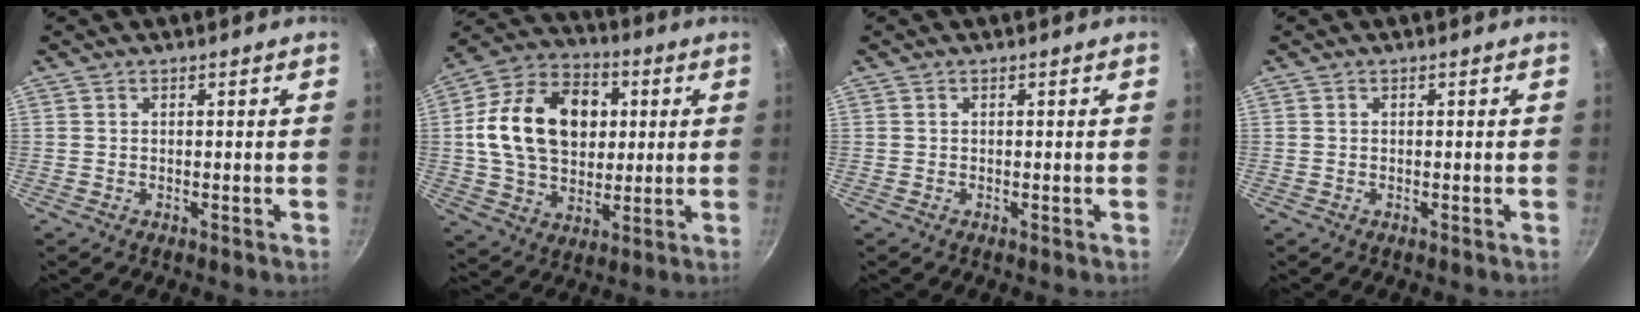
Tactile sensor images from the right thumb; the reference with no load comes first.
{"total": 20.5, "force": [3.2, 14.8, 13.9], "torque": [-0.207, 0.016, 0.046]}
{"total": 0.0}
{"total": 0.0}